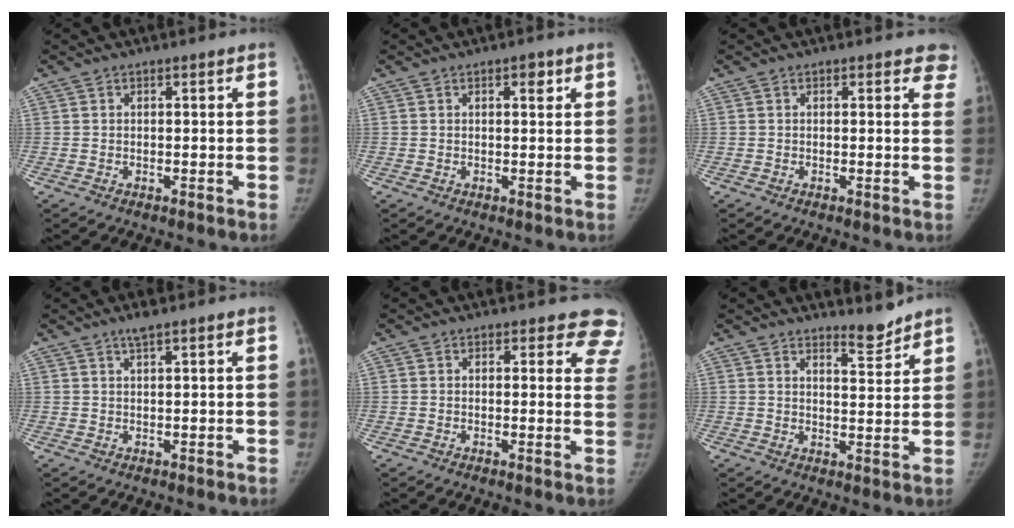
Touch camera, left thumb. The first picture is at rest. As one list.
[{"total": 1.8, "force": [1.0, 0.9, 1.2], "torque": [-0.005, -0.001, 0.011]}, {"total": 3.7, "force": [3.2, 1.8, 0.9], "torque": [0.027, -0.012, 0.016]}, {"total": 2.0, "force": [1.4, 0.3, 1.3], "torque": [-0.019, -0.001, 0.026]}, {"total": 8.0, "force": [7.0, 3.6, 1.3], "torque": [0.044, -0.029, 0.041]}, {"total": 4.1, "force": [3.9, 0.7, 1.0], "torque": [0.001, -0.040, 0.063]}]